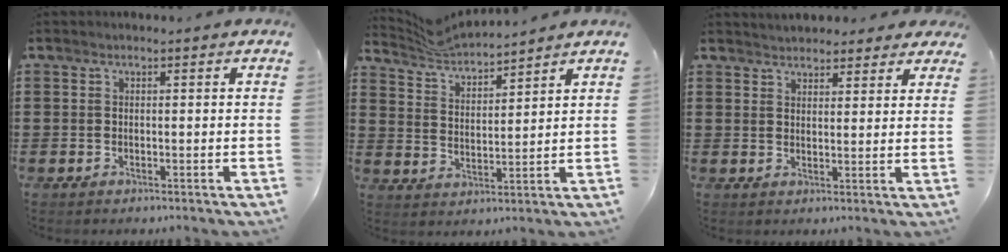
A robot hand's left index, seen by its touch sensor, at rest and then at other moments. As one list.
[{"total": 4.9, "force": [4.9, 0.1, 0.5], "torque": [-0.031, -0.023, 0.087]}, {"total": 3.3, "force": [3.2, 0.7, 0.2], "torque": [-0.014, -0.004, 0.061]}]